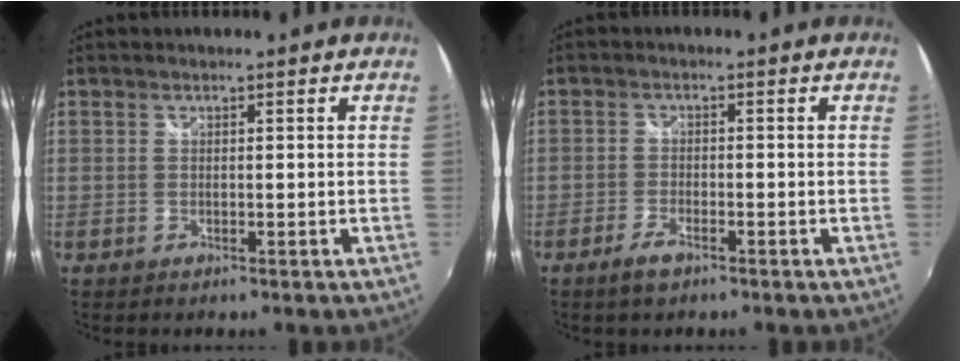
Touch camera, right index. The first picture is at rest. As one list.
[{"total": 3.2, "force": [-2.3, 1.1, 2.0], "torque": [-0.054, -0.001, -0.045]}]